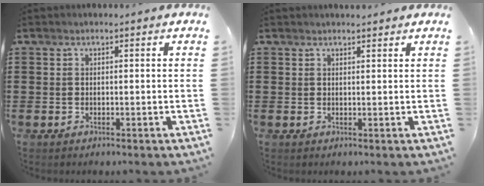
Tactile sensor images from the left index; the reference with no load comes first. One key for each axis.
{"total": 1.2, "fx": 1.1, "fy": 0.3, "fz": 0.0, "tx": -0.002, "ty": 0.001, "tz": 0.023}